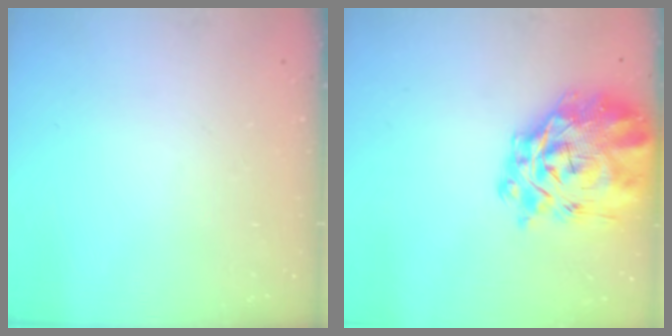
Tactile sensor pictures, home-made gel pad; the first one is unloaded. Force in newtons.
{"total": 12.3, "press": 11.5, "slide": 4.5}